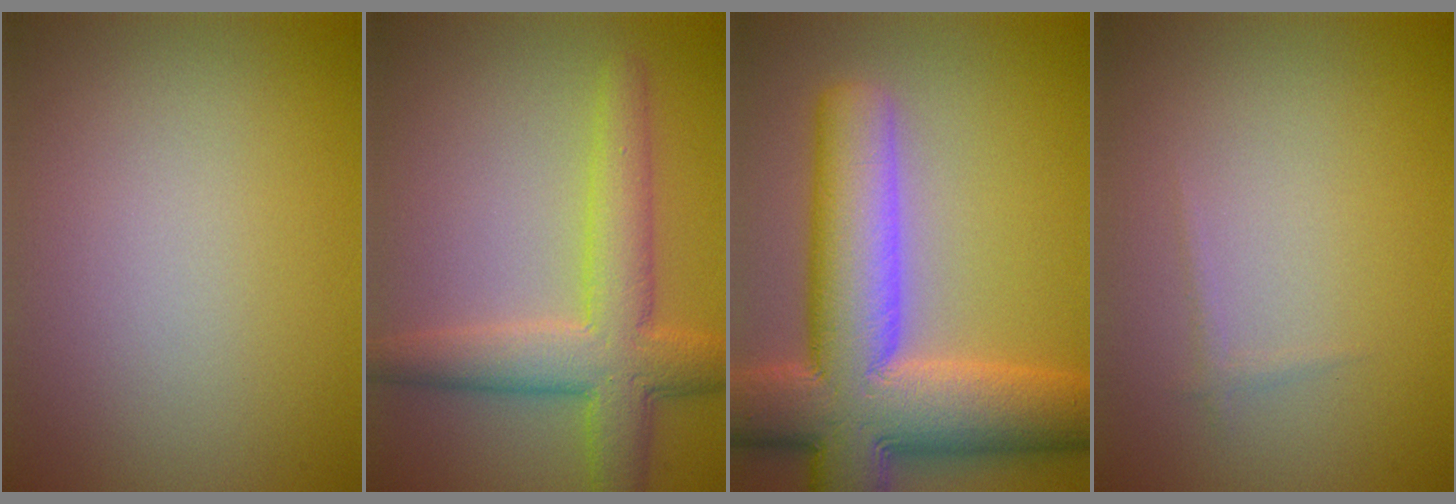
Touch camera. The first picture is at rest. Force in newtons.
{"total": 7.0, "press": 7.0, "slide": 0.2}
{"total": 13.2, "press": 13.2, "slide": 1.2}
{"total": 0.6, "press": 0.6, "slide": 0.0}